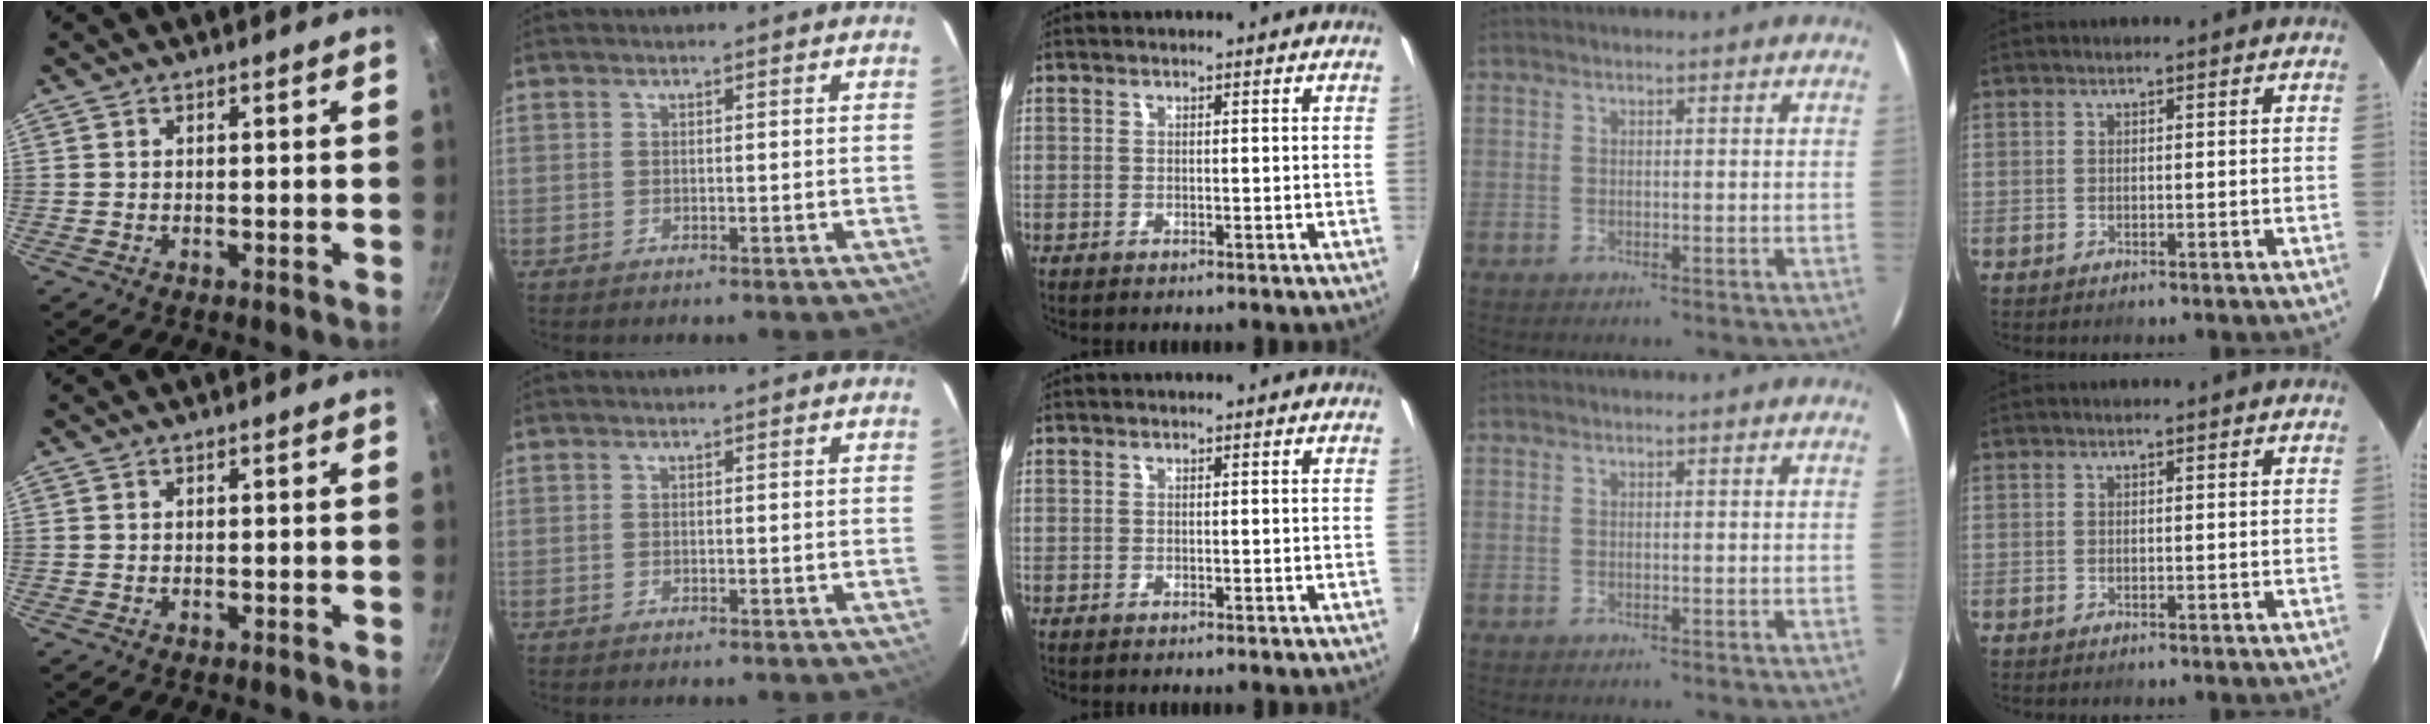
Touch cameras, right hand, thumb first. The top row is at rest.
{}